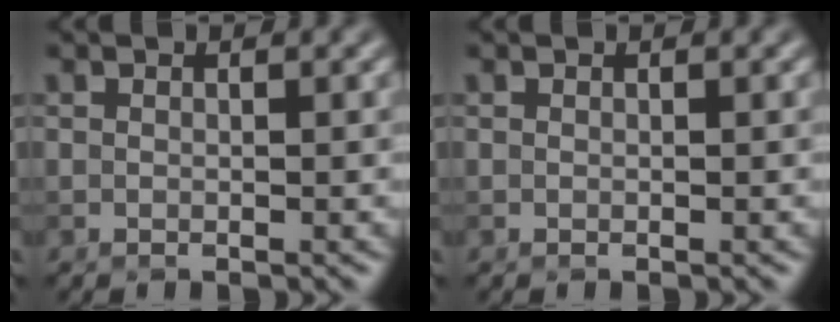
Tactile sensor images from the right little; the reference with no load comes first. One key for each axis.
{"total": 0.0}